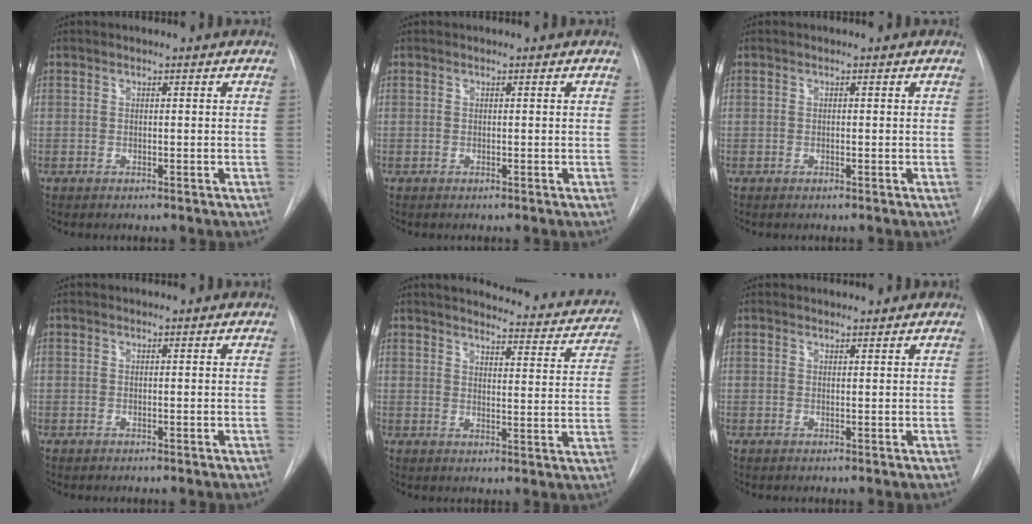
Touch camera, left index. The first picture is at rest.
{"total": 0.0}
{"total": 0.0}
{"total": 0.0}
{"total": 18.3, "force": [17.1, 3.5, 5.5], "torque": [-0.050, -0.051, 0.186]}
{"total": 1.9, "force": [1.9, 0.3, 0.2], "torque": [-0.009, 0.010, 0.027]}